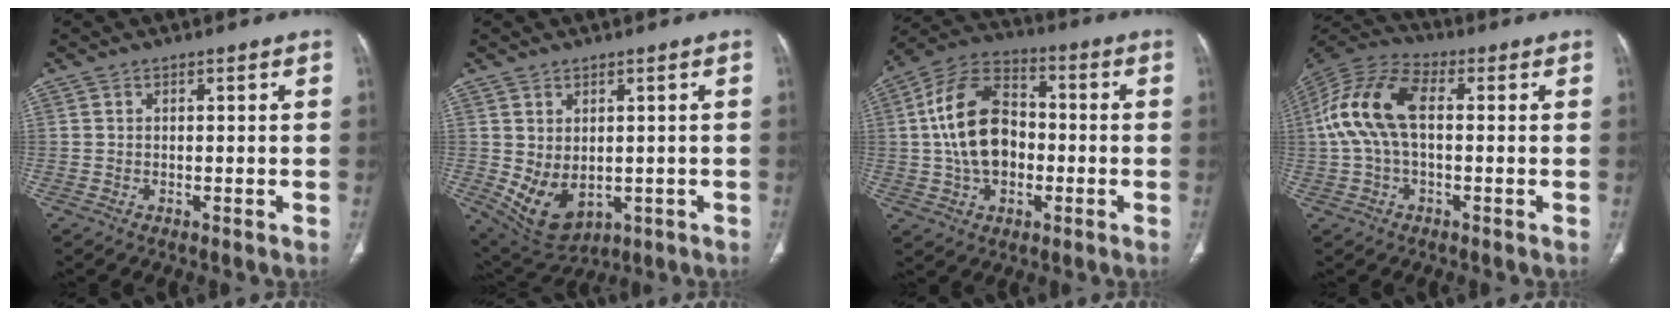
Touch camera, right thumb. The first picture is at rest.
{"total": 9.1, "force": [-1.0, 6.1, 6.7], "torque": [-0.104, -0.005, 0.013]}
{"total": 15.8, "force": [-0.5, 10.6, 11.7], "torque": [-0.201, 0.031, -0.014]}
{"total": 13.4, "force": [0.9, 7.3, 11.2], "torque": [-0.242, 0.037, 0.009]}